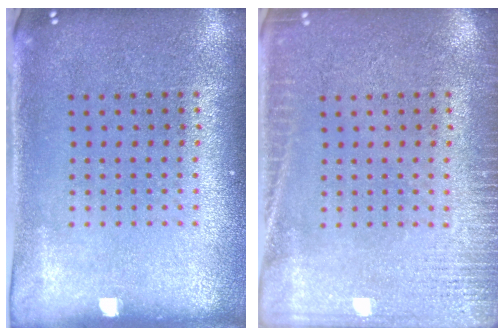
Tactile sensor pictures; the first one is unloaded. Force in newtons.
{"total": 2.9, "press": 2.9, "slide": 0.4}